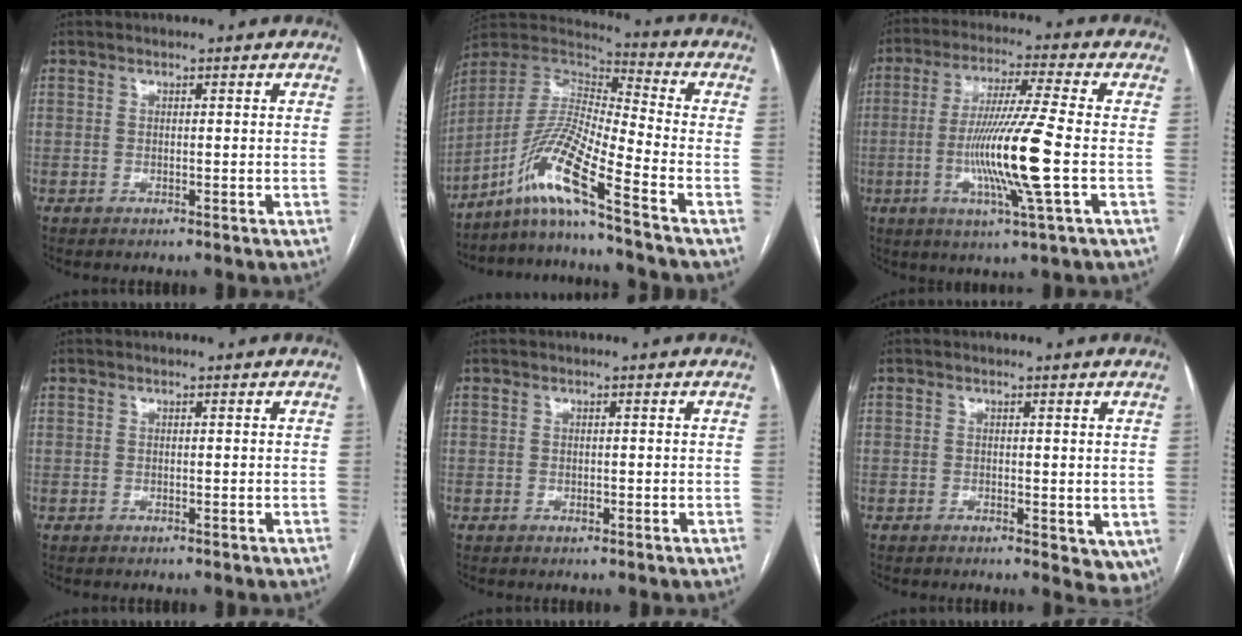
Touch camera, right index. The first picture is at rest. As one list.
[{"total": 12.6, "force": [-8.4, -1.4, 9.2], "torque": [-0.193, 0.003, -0.161]}, {"total": 13.2, "force": [-2.5, -1.1, 12.9], "torque": [-0.254, -0.015, -0.053]}, {"total": 0.0}, {"total": 0.6, "force": [-0.1, 0.3, 0.5], "torque": [-0.011, -0.002, -0.001]}, {"total": 4.9, "force": [-0.9, 3.0, 3.8], "torque": [-0.029, -0.007, -0.011]}]